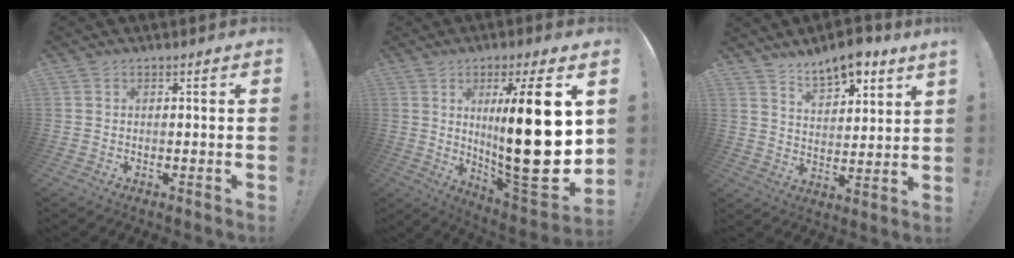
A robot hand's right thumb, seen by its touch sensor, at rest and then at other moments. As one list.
[{"total": 25.4, "force": [3.6, 4.9, 24.7], "torque": [-0.403, -0.043, 0.051]}, {"total": 9.4, "force": [7.7, 2.8, 4.7], "torque": [-0.073, -0.049, 0.139]}]